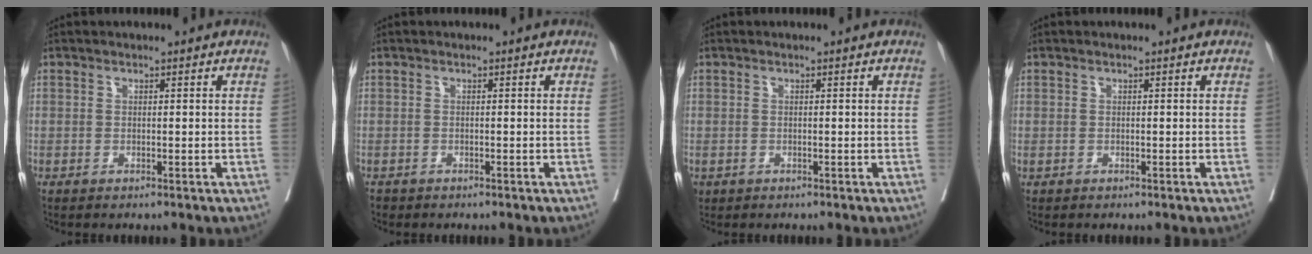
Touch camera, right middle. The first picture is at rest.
{"total": 1.1, "force": [-1.0, 0.5, 0.1], "torque": [-0.015, -0.003, -0.017]}
{"total": 0.6, "force": [-0.2, 0.5, 0.1], "torque": [-0.008, 0.002, 0.001]}
{"total": 0.0}